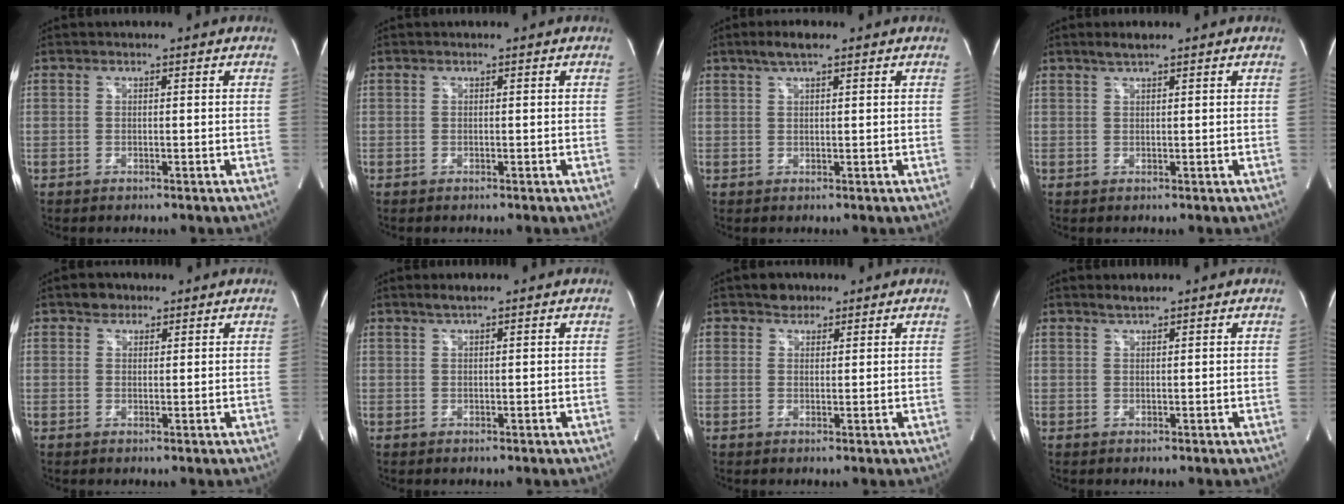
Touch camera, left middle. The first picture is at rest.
{"total": 0.0}
{"total": 3.3, "force": [2.2, 0.6, 2.3], "torque": [-0.051, 0.010, 0.042]}
{"total": 1.8, "force": [1.4, 0.1, 1.1], "torque": [-0.027, 0.005, 0.028]}
{"total": 2.3, "force": [1.6, 1.6, 0.5], "torque": [-0.009, 0.006, 0.025]}
{"total": 1.5, "force": [1.2, 0.1, 0.9], "torque": [-0.022, 0.005, 0.026]}
{"total": 2.4, "force": [1.8, 1.6, 0.4], "torque": [-0.005, 0.006, 0.026]}
{"total": 1.2, "force": [1.2, 0.0, 0.4], "torque": [-0.011, 0.005, 0.025]}